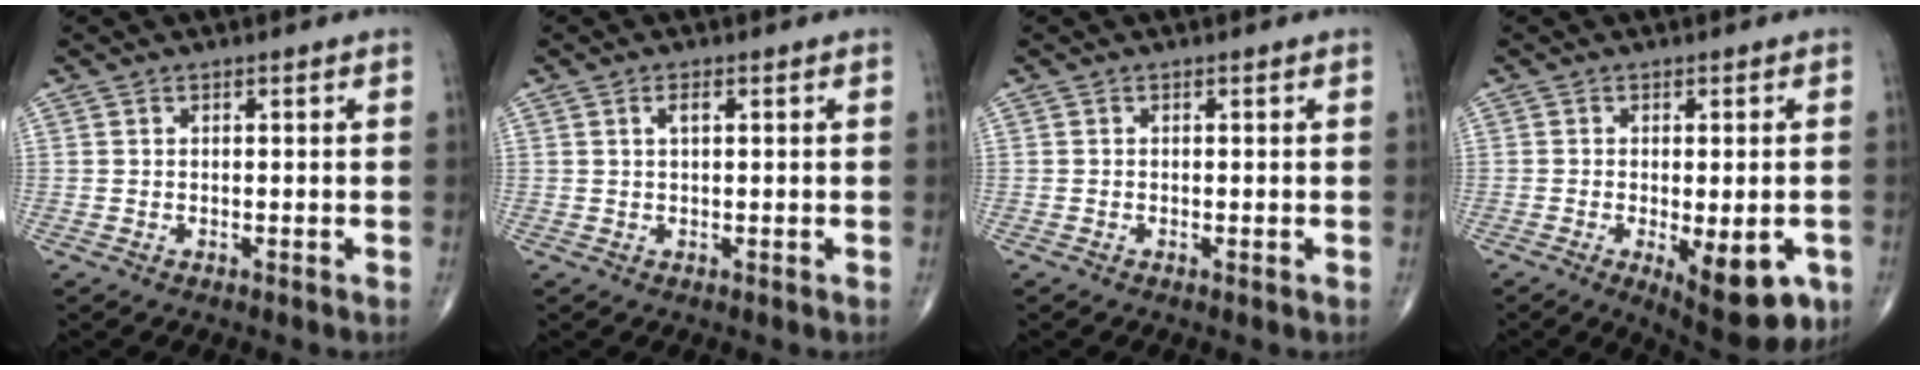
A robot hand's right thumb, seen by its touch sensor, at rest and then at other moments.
{"total": 1.7, "force": [0.6, 0.6, 1.4], "torque": [-0.027, 0.003, 0.010]}
{"total": 0.0}
{"total": 11.8, "force": [-4.2, 4.5, 10.1], "torque": [-0.123, -0.009, -0.048]}